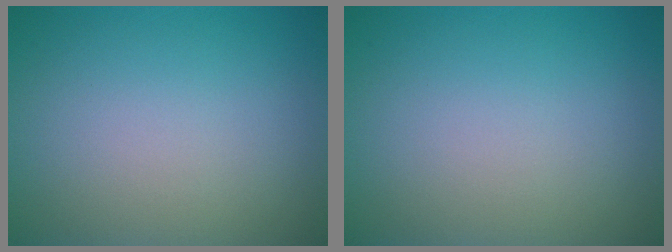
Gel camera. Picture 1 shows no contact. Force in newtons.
{"total": 0.0}